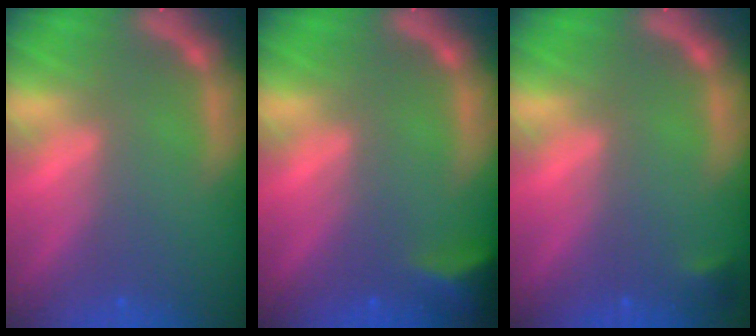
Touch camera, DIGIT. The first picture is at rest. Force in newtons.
{"total": 3.5}
{"total": 0.9}